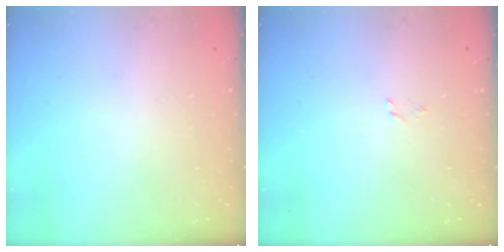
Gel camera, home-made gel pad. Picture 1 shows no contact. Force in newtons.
{"total": 1.6, "press": 1.5, "slide": 0.3}